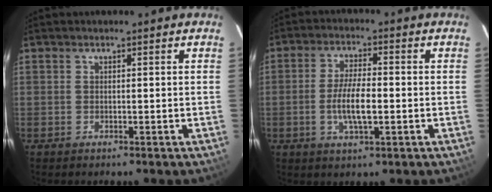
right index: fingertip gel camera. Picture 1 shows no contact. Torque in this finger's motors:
{"motor_torque": [0.90, -0.71, 0.64, 0.14]}